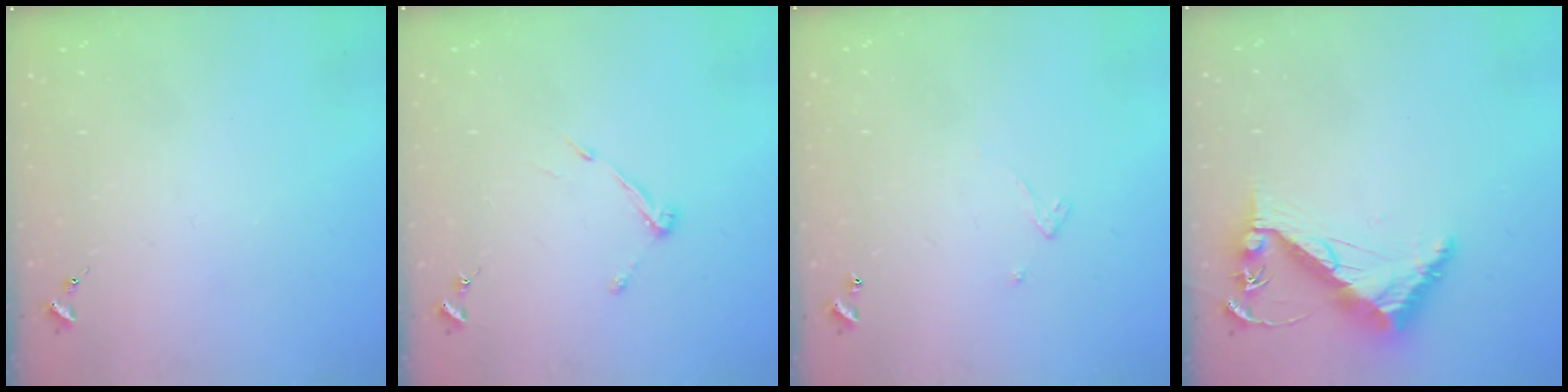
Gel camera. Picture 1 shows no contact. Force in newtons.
{"total": 6.2, "press": 6.2, "slide": 0.5}
{"total": 2.4, "press": 2.4, "slide": 0.2}
{"total": 8.7, "press": 8.6, "slide": 0.9}